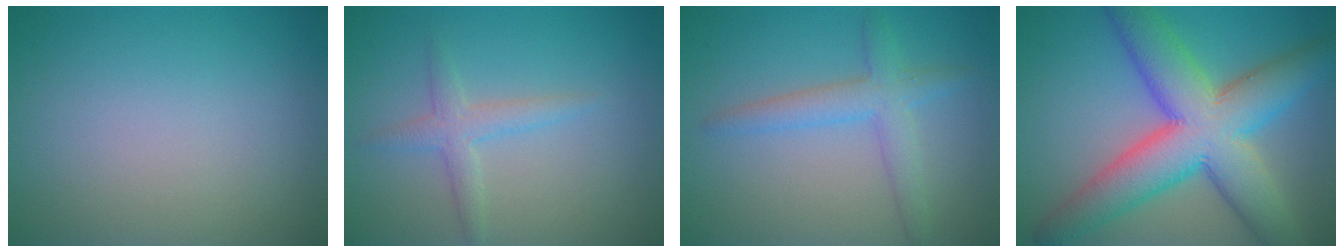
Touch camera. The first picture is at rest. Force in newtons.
{"total": 2.1, "press": 2.1, "slide": 0.1}
{"total": 2.6, "press": 2.6, "slide": 0.2}
{"total": 11.2, "press": 11.2, "slide": 0.2}